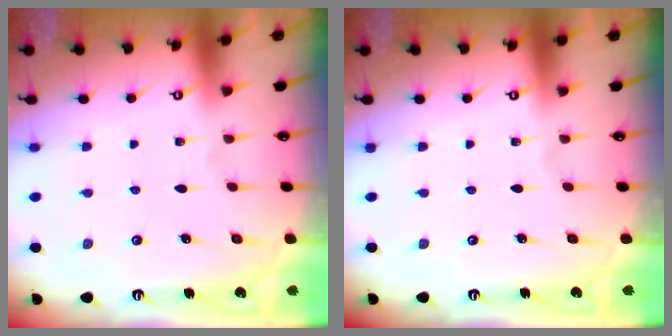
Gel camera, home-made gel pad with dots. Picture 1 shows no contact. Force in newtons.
{"total": 0.0}